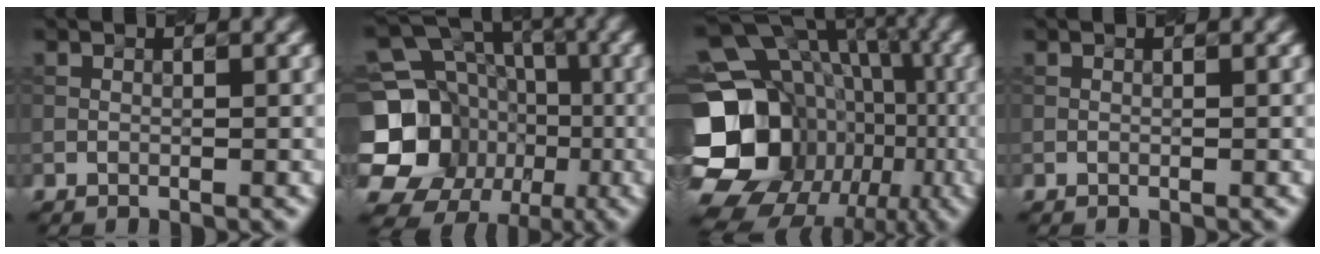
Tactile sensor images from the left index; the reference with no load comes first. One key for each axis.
{"total": 15.6, "fx": -3.6, "fy": 13.7, "fz": 6.6, "tx": -0.144, "ty": -0.015, "tz": -0.075}
{"total": 21.3, "fx": -5.4, "fy": 18.3, "fz": 9.6, "tx": -0.173, "ty": -0.008, "tz": -0.106}
{"total": 0.0}